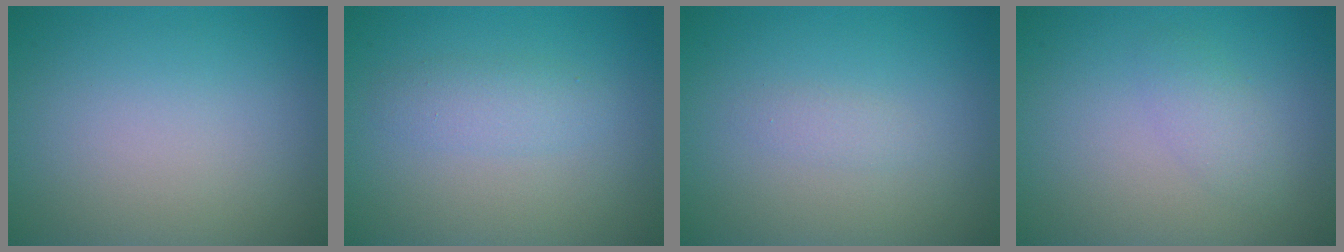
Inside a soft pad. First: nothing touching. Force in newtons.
{"total": 1.9, "press": 1.9, "slide": 0.0}
{"total": 0.9, "press": 0.9, "slide": 0.0}
{"total": 1.6, "press": 1.6, "slide": 0.1}